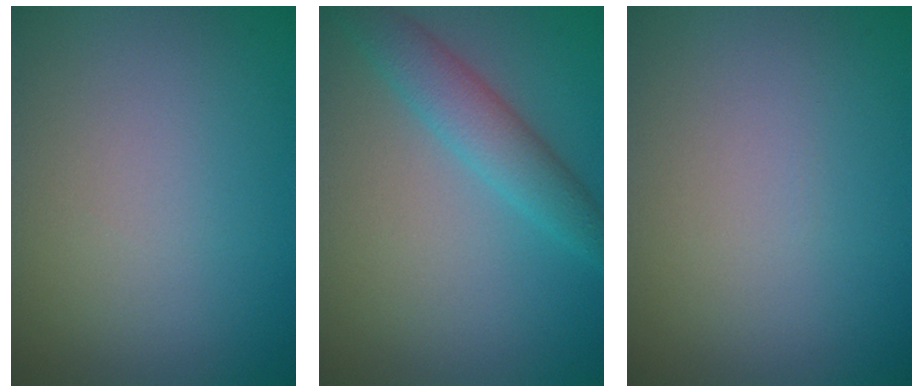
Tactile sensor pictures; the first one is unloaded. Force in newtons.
{"total": 3.5, "press": 3.5, "slide": 0.0}
{"total": 0.0}